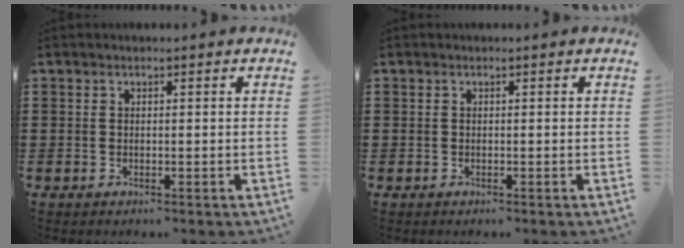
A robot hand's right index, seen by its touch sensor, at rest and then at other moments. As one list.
[{"total": 0.0}]